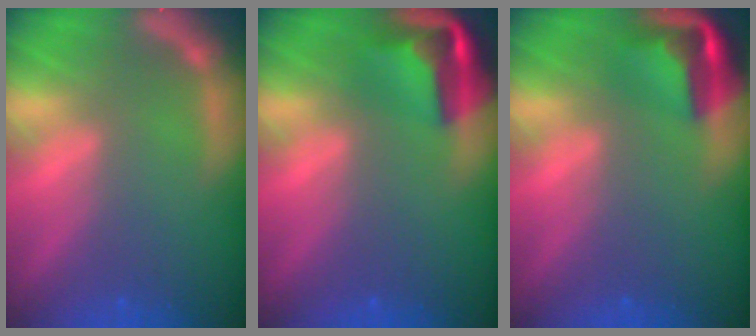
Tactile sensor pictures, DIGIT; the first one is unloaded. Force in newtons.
{"total": 6.4}
{"total": 5.5}